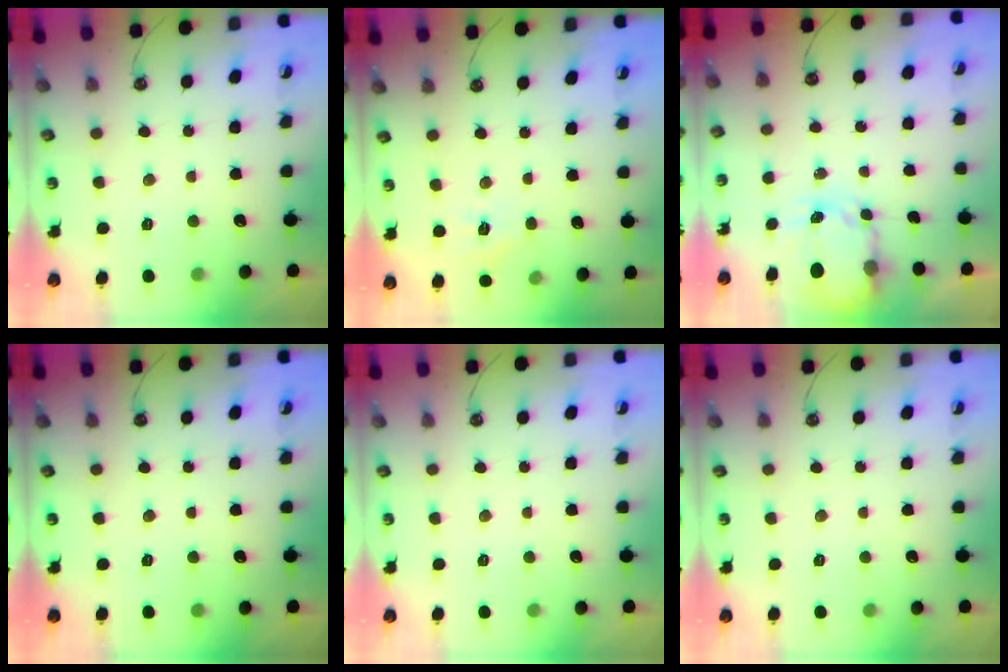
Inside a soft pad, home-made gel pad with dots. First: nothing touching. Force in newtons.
{"total": 5.5, "press": 5.5, "slide": 0.5}
{"total": 3.9, "press": 3.9, "slide": 0.3}
{"total": 0.0}
{"total": 0.0}
{"total": 0.0}